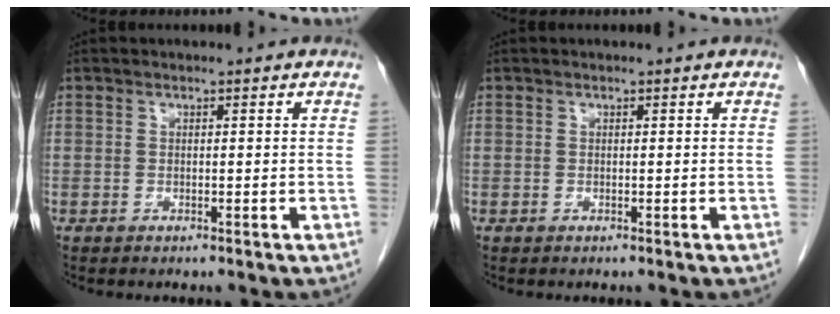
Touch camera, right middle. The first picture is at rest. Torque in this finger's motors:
{"motor_torque": [0.00, 0.00, 0.01, 0.00]}